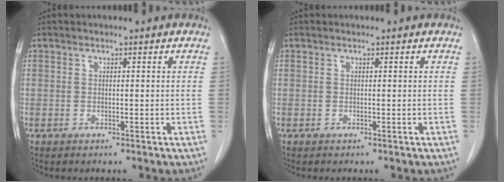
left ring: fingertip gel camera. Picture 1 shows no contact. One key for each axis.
{"total": 0.0}